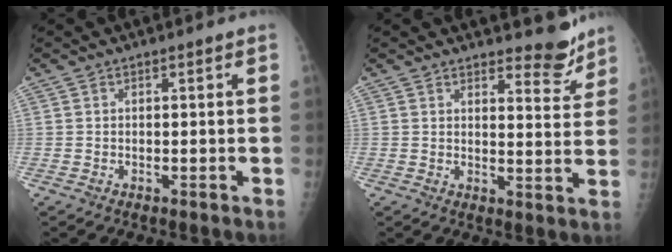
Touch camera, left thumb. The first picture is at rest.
{"total": 5.9, "force": [5.3, 1.8, 1.8], "torque": [-0.002, -0.050, 0.071]}